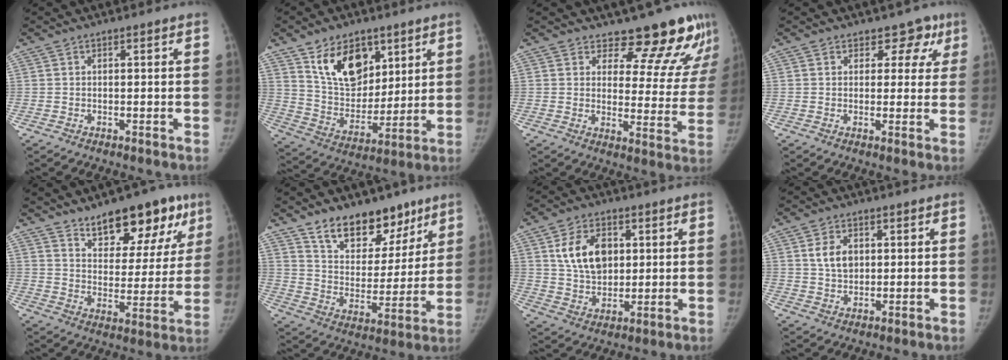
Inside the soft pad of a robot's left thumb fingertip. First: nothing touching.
{"total": 15.1, "force": [8.1, 9.5, 8.5], "torque": [-0.099, -0.054, 0.157]}
{"total": 14.4, "force": [12.7, 4.9, 4.6], "torque": [-0.003, -0.109, 0.145]}
{"total": 5.6, "force": [3.5, 4.1, 1.5], "torque": [0.028, -0.011, 0.034]}
{"total": 17.0, "force": [11.2, 8.0, 9.9], "torque": [-0.072, -0.057, 0.167]}
{"total": 16.1, "force": [11.5, 8.9, 7.1], "torque": [-0.050, -0.071, 0.193]}
{"total": 11.3, "force": [3.3, 7.8, 7.4], "torque": [-0.099, -0.015, 0.066]}
{"total": 5.4, "force": [1.5, 3.8, 3.5], "torque": [-0.045, -0.008, 0.029]}